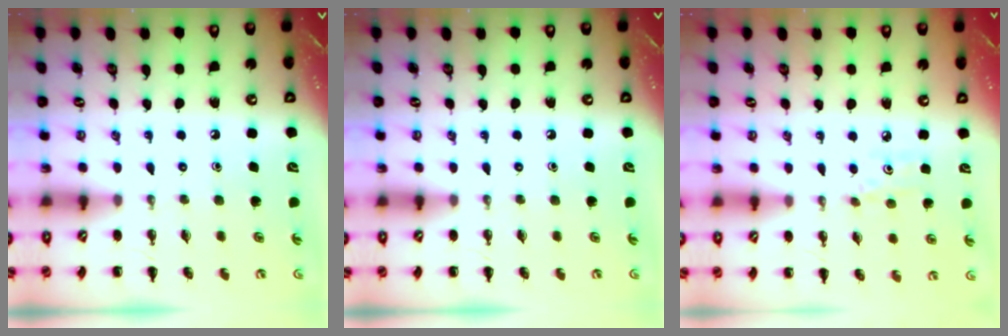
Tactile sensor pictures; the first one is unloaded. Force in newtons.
{"total": 0.0}
{"total": 3.0, "press": 2.8, "slide": 1.1}